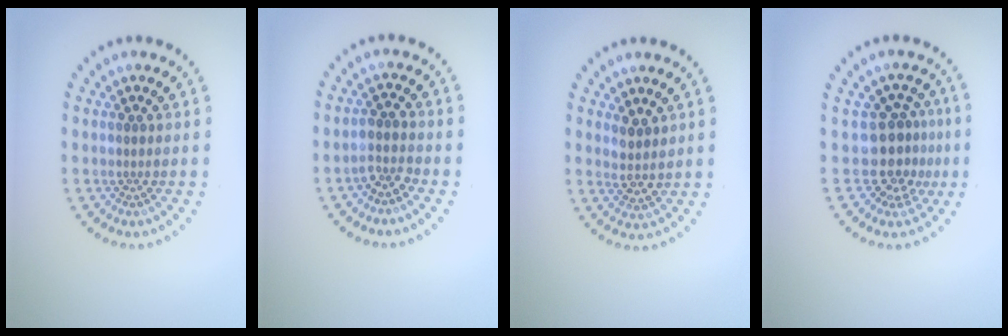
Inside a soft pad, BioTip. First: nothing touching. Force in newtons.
{"total": 1.8, "press": 1.4, "slide": 1.1}
{"total": 2.0, "press": 1.8, "slide": 1.0}
{"total": 3.4, "press": 2.4, "slide": 2.4}